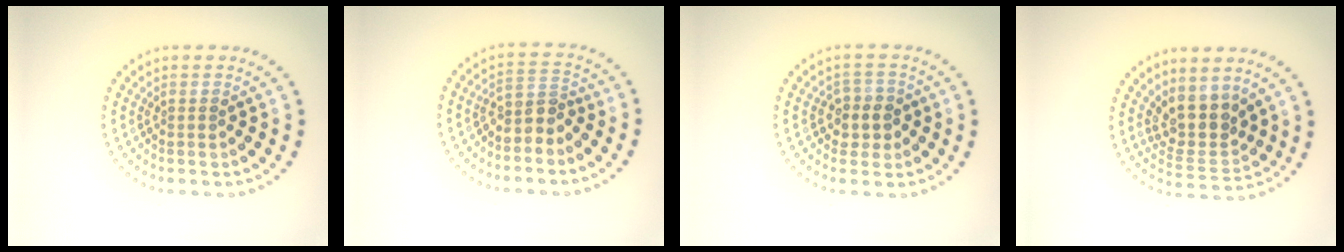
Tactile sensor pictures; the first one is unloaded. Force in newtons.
{"total": 2.5, "press": 1.9, "slide": 1.5}
{"total": 2.6, "press": 2.4, "slide": 1.0}
{"total": 3.8, "press": 3.1, "slide": 2.2}